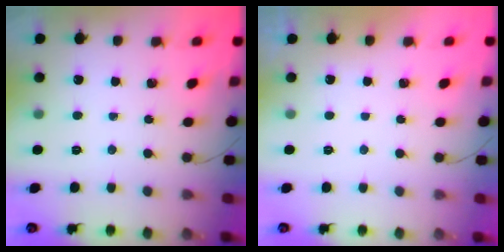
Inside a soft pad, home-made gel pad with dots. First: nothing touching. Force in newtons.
{"total": 2.9, "press": 2.9, "slide": 0.1}